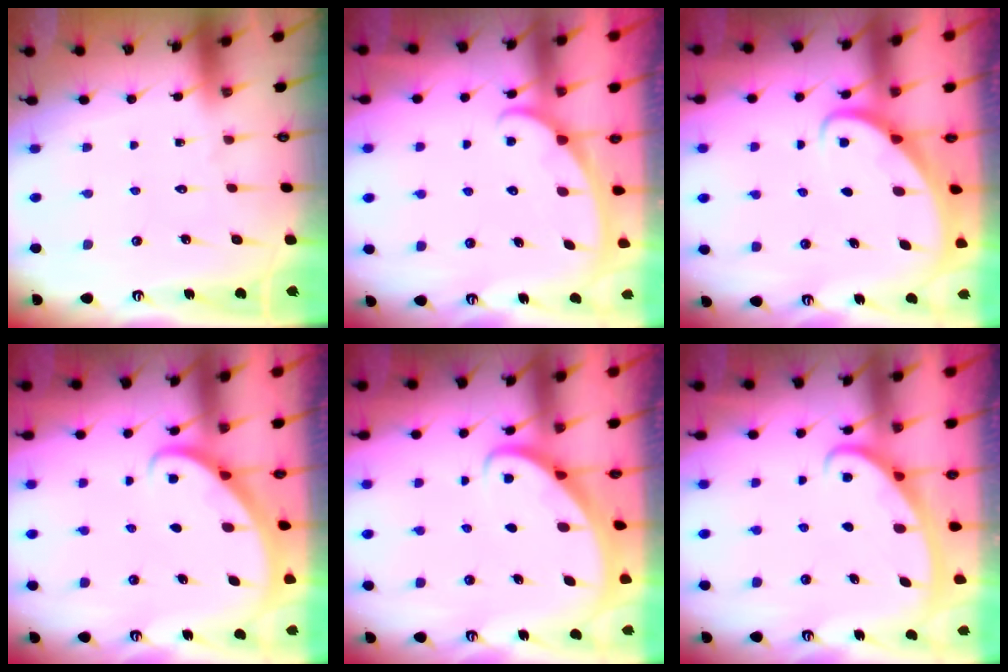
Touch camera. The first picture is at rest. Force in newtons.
{"total": 2.9, "press": 2.9, "slide": 0.2}
{"total": 2.5, "press": 2.5, "slide": 0.2}
{"total": 2.9, "press": 2.9, "slide": 0.2}
{"total": 2.8, "press": 2.8, "slide": 0.3}
{"total": 2.9, "press": 2.8, "slide": 0.4}